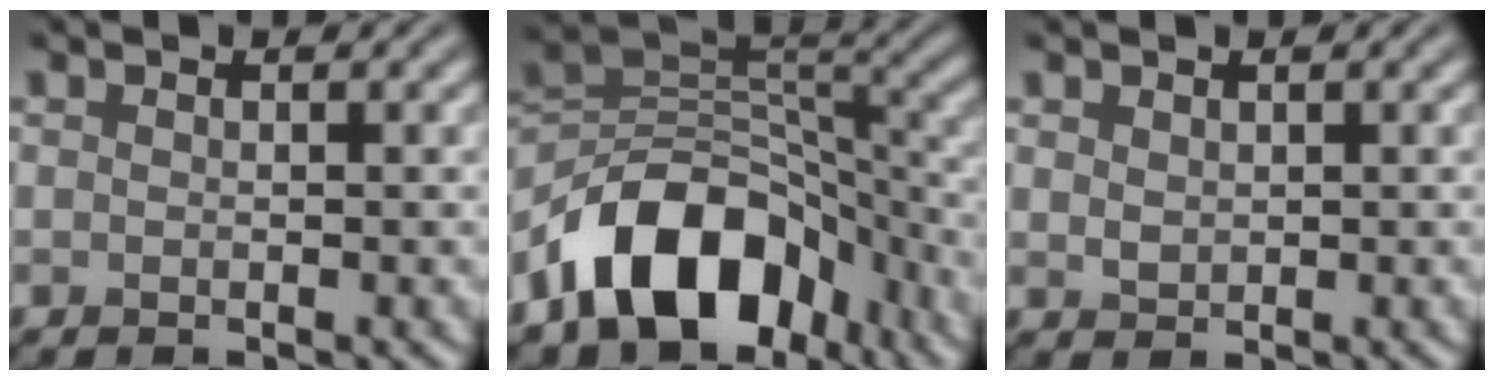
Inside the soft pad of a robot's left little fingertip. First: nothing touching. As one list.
[{"total": 11.3, "force": [-6.5, 7.0, 6.0], "torque": [-0.086, 0.006, -0.123]}, {"total": 1.1, "force": [0.6, 0.8, 0.5], "torque": [-0.011, -0.002, 0.016]}]